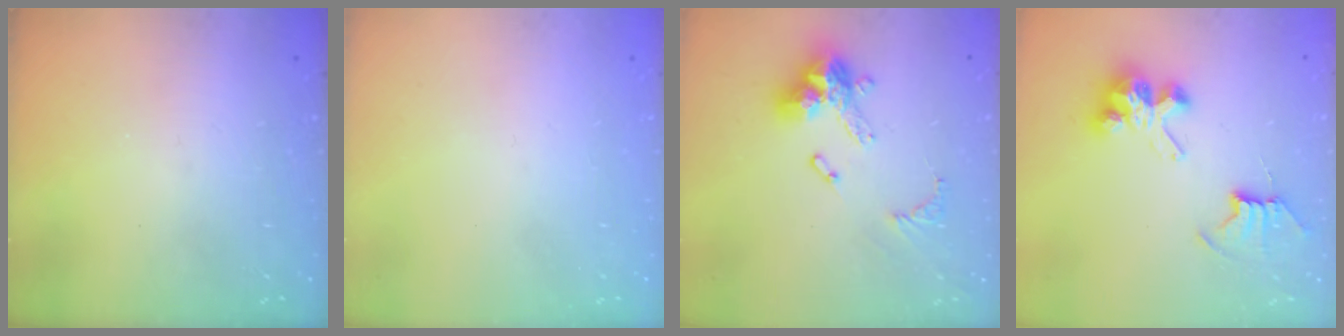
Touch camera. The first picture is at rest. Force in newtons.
{"total": 0.0}
{"total": 14.6, "press": 14.6, "slide": 1.6}
{"total": 8.0, "press": 8.0, "slide": 0.5}